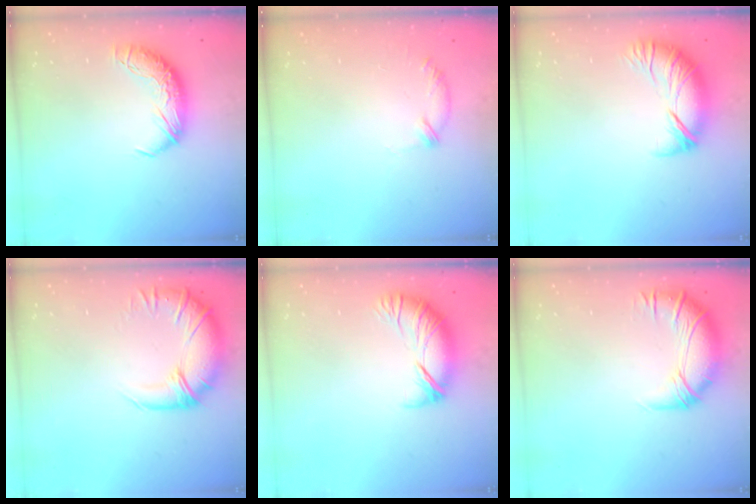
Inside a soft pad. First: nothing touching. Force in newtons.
{"total": 6.3, "press": 6.2, "slide": 0.8}
{"total": 2.6, "press": 1.6, "slide": 2.0}
{"total": 2.9, "press": 0.7, "slide": 2.8}
{"total": 3.2, "press": 2.5, "slide": 2.0}
{"total": 3.4, "press": 2.6, "slide": 2.1}